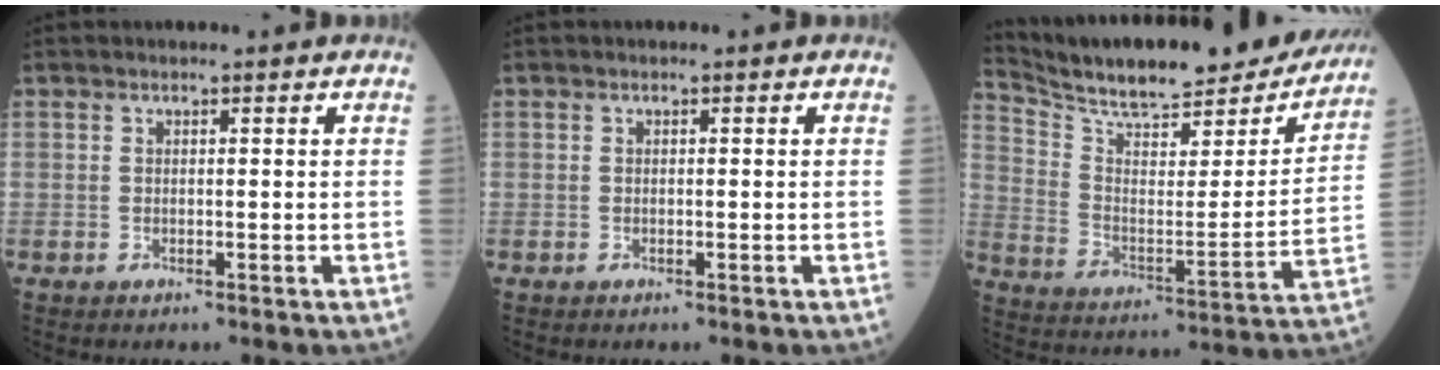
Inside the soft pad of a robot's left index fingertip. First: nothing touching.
{"total": 0.0}
{"total": 24.9, "force": [22.6, 4.5, 9.5], "torque": [-0.153, -0.044, 0.320]}